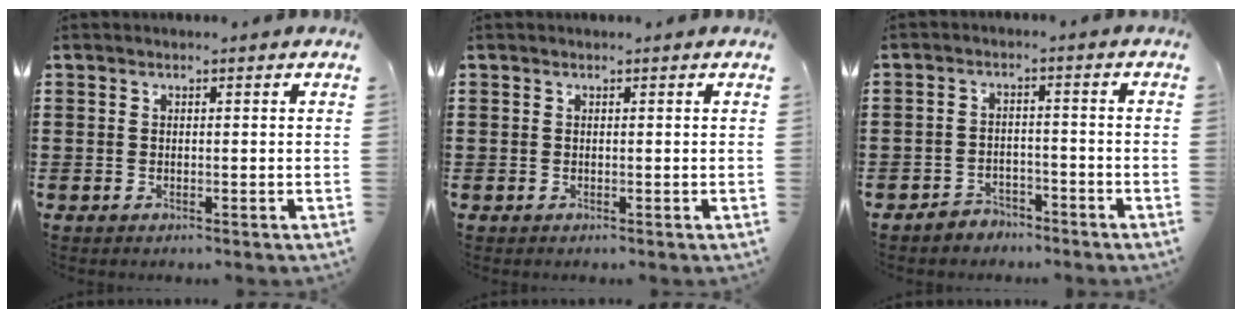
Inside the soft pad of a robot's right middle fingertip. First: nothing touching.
{"total": 0.0}
{"total": 3.2, "force": [-3.0, 0.9, -0.2], "torque": [-0.005, 0.000, -0.067]}